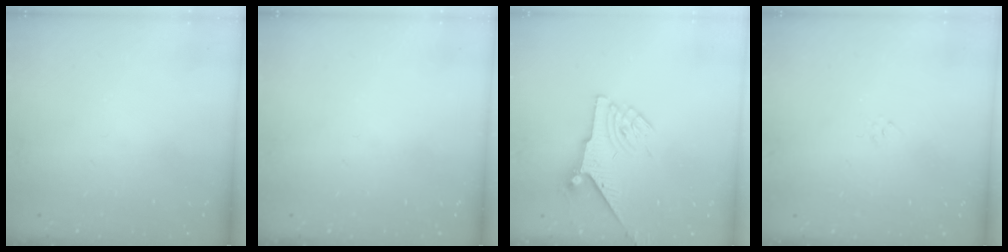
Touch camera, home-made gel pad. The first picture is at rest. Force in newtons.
{"total": 0.0}
{"total": 6.8, "press": 6.7, "slide": 0.9}
{"total": 2.9, "press": 2.9, "slide": 0.6}